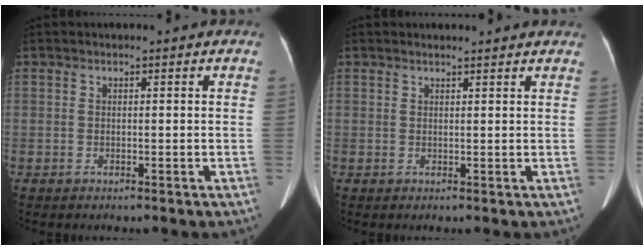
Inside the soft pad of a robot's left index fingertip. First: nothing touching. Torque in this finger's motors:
{"motor_torque": [-0.07, -0.01, -0.32, -0.04]}